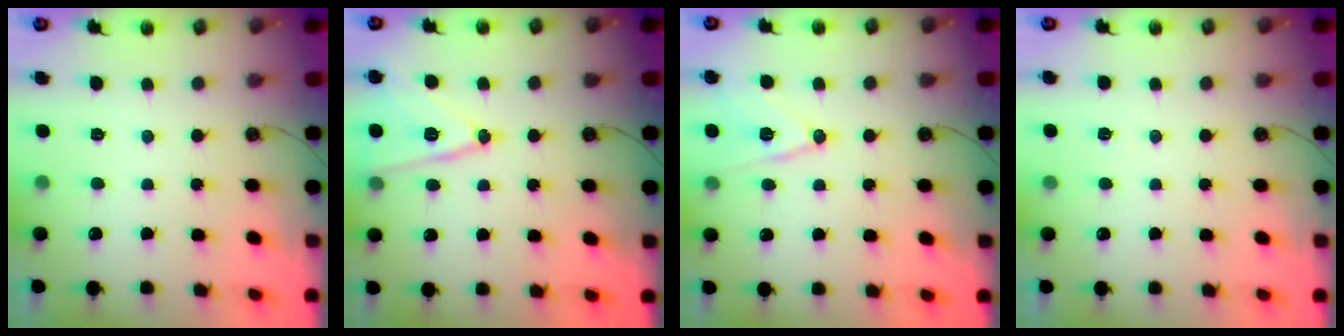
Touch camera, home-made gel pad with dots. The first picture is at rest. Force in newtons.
{"total": 12.6, "press": 12.1, "slide": 3.3}
{"total": 10.8, "press": 10.3, "slide": 3.3}
{"total": 4.6, "press": 1.3, "slide": 4.4}